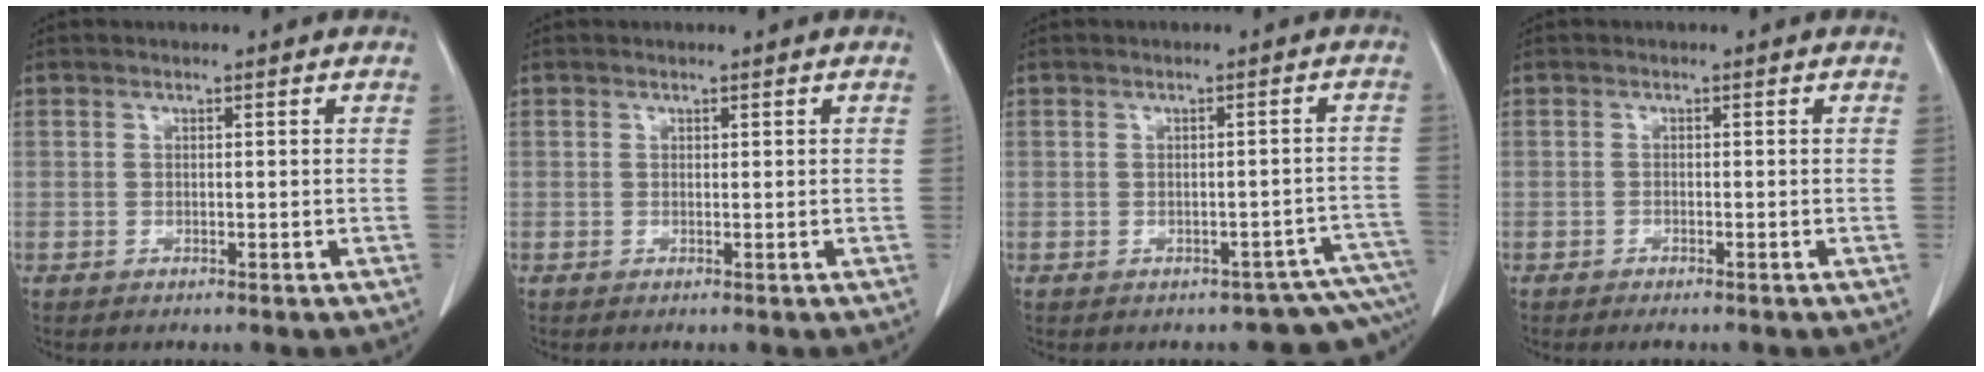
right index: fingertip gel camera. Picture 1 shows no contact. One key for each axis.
{"total": 0.0}
{"total": 7.0, "fx": -6.3, "fy": 3.0, "fz": 0.4, "tx": 0.029, "ty": 0.046, "tz": -0.058}
{"total": 1.3, "fx": -1.1, "fy": 0.2, "fz": 0.7, "tx": -0.015, "ty": -0.005, "tz": -0.012}